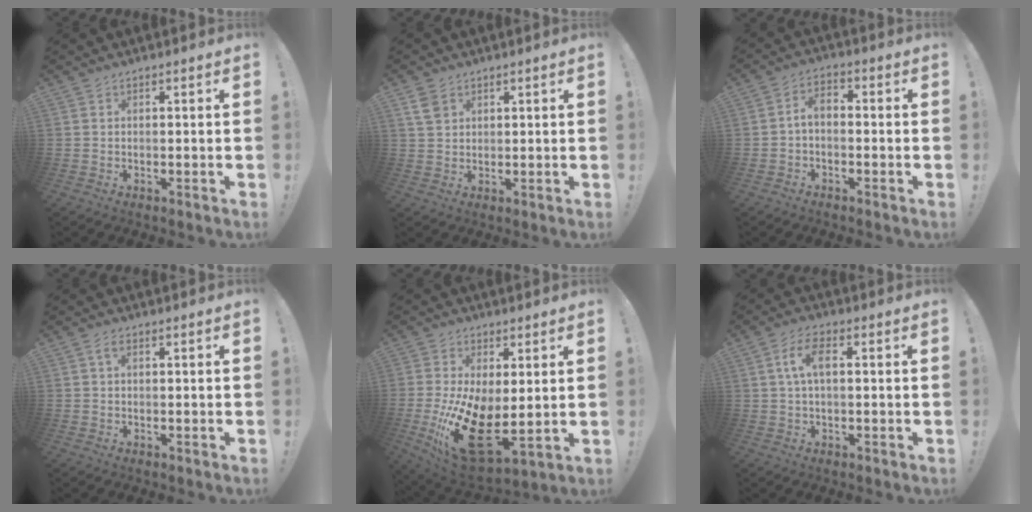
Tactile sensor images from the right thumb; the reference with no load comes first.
{"total": 5.6, "force": [2.8, 4.0, 2.7], "torque": [-0.048, -0.003, 0.057]}
{"total": 3.9, "force": [-1.5, 1.9, 3.1], "torque": [-0.064, 0.004, -0.027]}
{"total": 1.6, "force": [0.3, 0.6, 1.4], "torque": [-0.021, 0.002, 0.003]}
{"total": 17.0, "force": [-2.1, 8.8, 14.4], "torque": [-0.262, -0.019, -0.022]}
{"total": 6.9, "force": [1.1, 2.7, 6.3], "torque": [-0.130, 0.006, 0.018]}